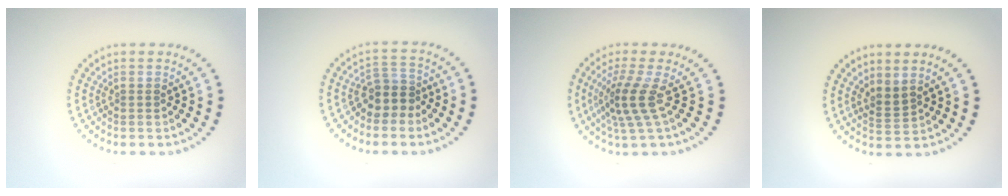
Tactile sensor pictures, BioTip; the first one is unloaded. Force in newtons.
{"total": 2.7, "press": 2.2, "slide": 1.5}
{"total": 3.3, "press": 2.3, "slide": 2.4}
{"total": 1.8, "press": 1.2, "slide": 1.2}